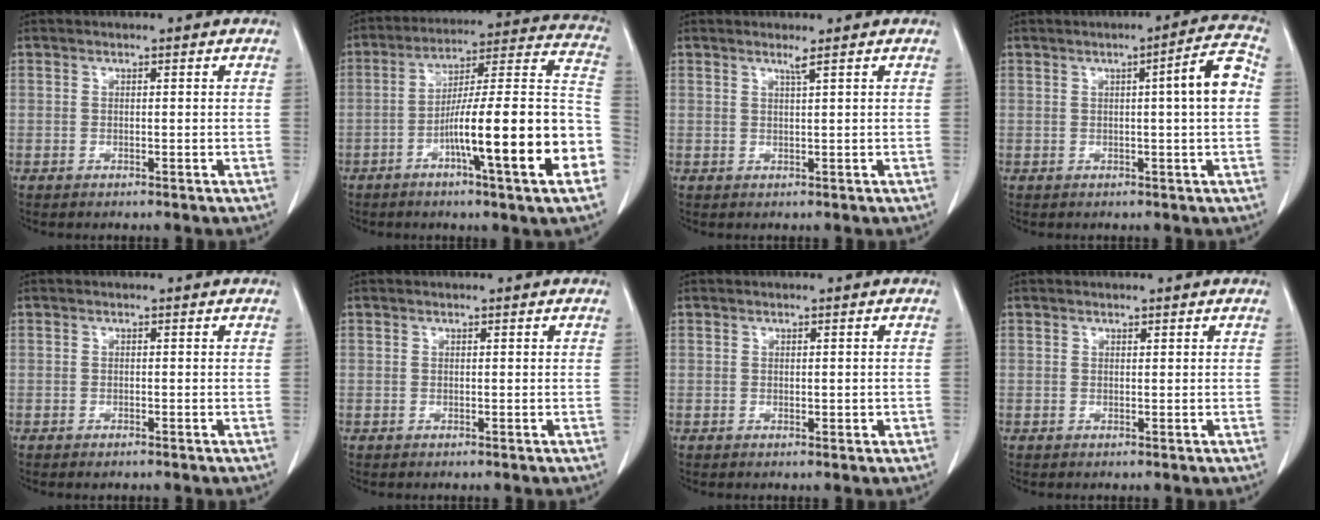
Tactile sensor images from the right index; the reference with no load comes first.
{"total": 21.2, "force": [-7.0, 0.8, 20.0], "torque": [-0.242, 0.015, -0.107]}
{"total": 1.0, "force": [0.7, -0.4, 0.6], "torque": [-0.023, -0.010, 0.016]}
{"total": 6.1, "force": [0.5, -0.2, 6.1], "torque": [-0.085, 0.008, 0.003]}
{"total": 0.6, "force": [-0.5, 0.1, 0.3], "torque": [-0.008, -0.002, -0.006]}
{"total": 0.0}
{"total": 1.2, "force": [-0.2, 0.5, 1.1], "torque": [-0.015, -0.003, 0.002]}
{"total": 0.0}